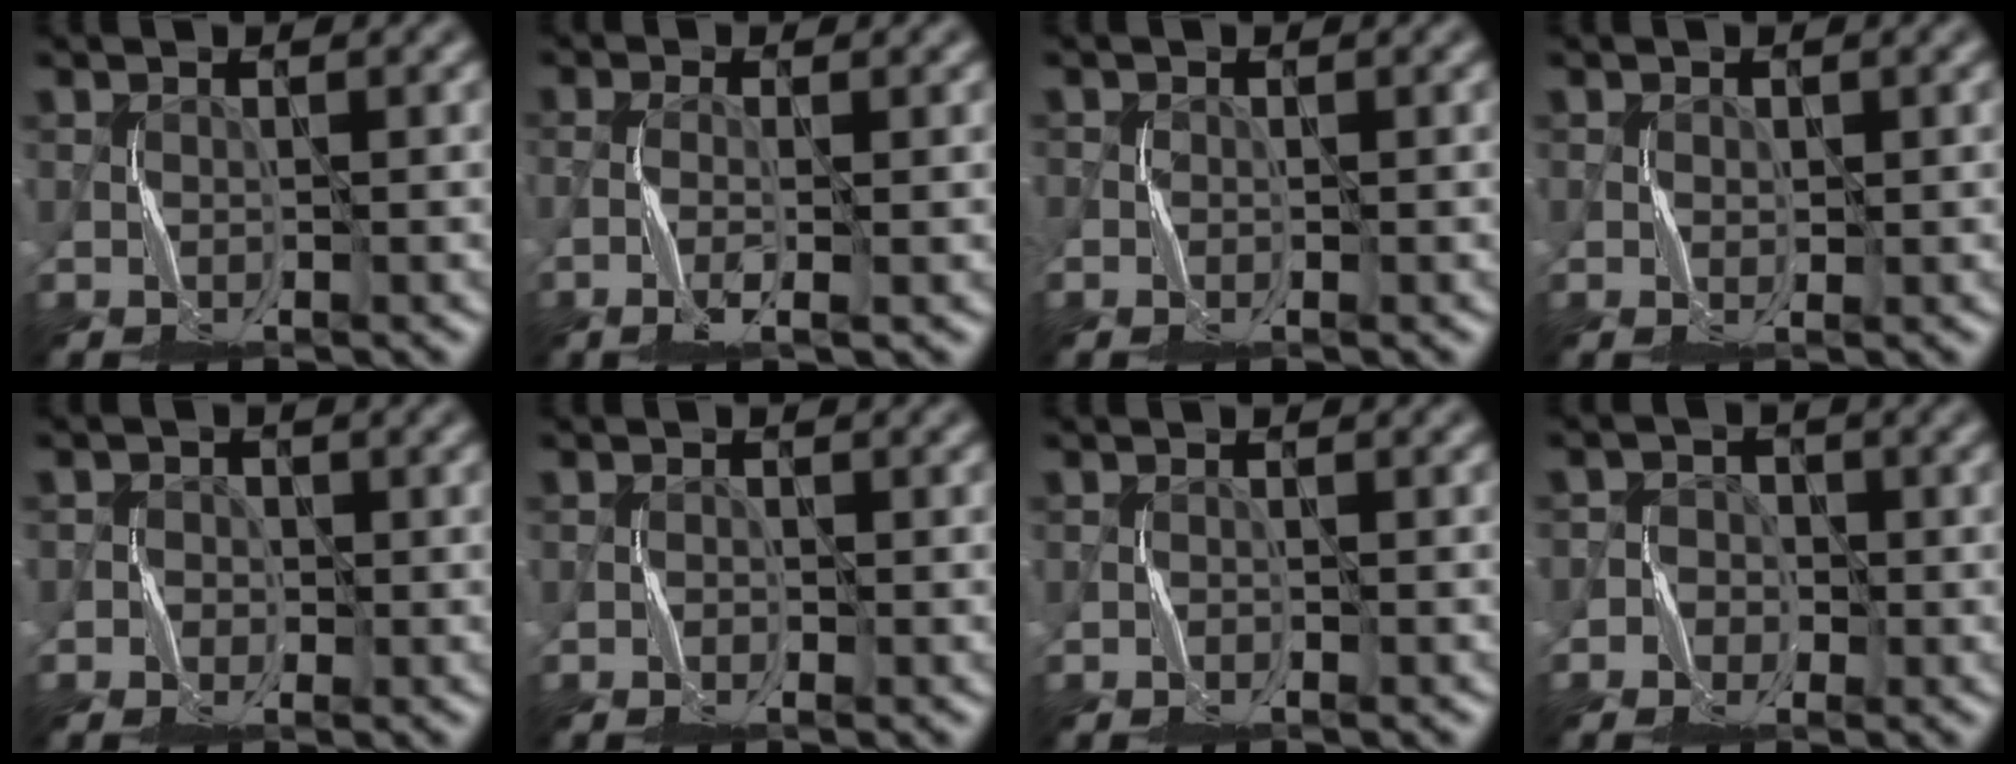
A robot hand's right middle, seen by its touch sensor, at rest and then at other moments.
{"total": 2.3, "force": [-1.1, 0.2, 2.0], "torque": [-0.047, 0.000, -0.026]}
{"total": 1.1, "force": [-0.5, 0.9, 0.5], "torque": [-0.012, -0.002, -0.012]}
{"total": 0.6, "force": [0.0, 0.4, 0.4], "torque": [-0.007, 0.000, 0.001]}
{"total": 1.7, "force": [-0.5, 1.6, 0.3], "torque": [0.009, 0.002, -0.022]}
{"total": 1.0, "force": [-0.7, 0.5, 0.4], "torque": [-0.003, 0.002, -0.014]}
{"total": 0.7, "force": [-0.6, 0.2, 0.1], "torque": [-0.001, 0.003, -0.011]}
{"total": 2.5, "force": [-1.0, 2.3, 0.1], "torque": [0.016, 0.014, -0.038]}